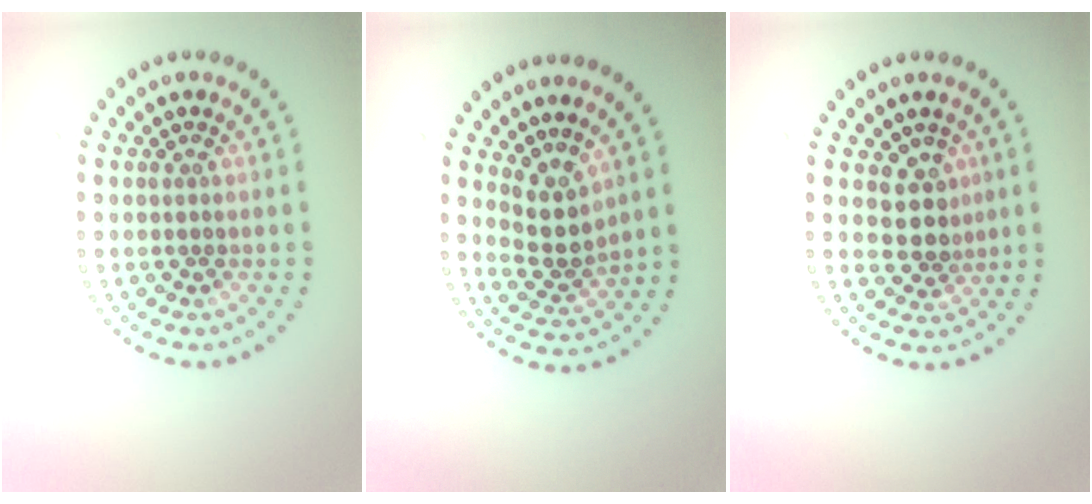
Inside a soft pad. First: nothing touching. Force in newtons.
{"total": 2.9, "press": 2.2, "slide": 1.9}
{"total": 2.8, "press": 2.4, "slide": 1.5}